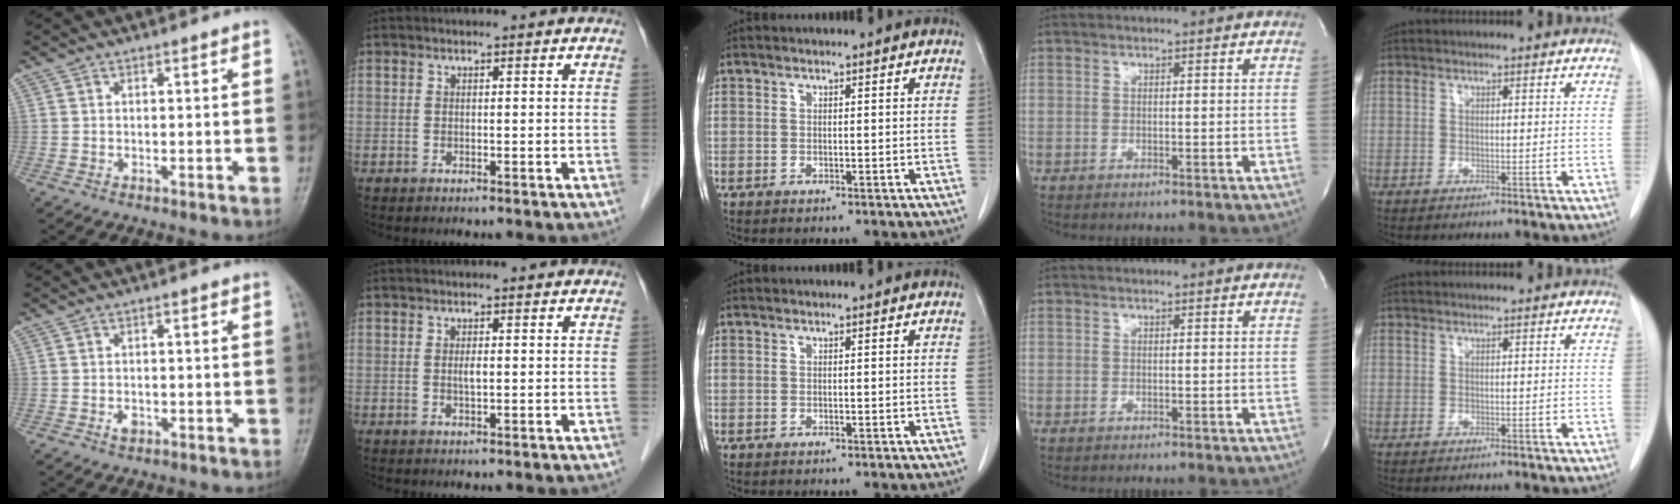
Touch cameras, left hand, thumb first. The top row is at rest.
{"thumb": {"total": 1.6, "force": [-0.8, 1.1, 0.9], "torque": [-0.009, 0.003, -0.014]}, "index": {"total": 1.1, "force": [0.0, 0.2, 1.1], "torque": [-0.020, -0.003, -0.001]}}